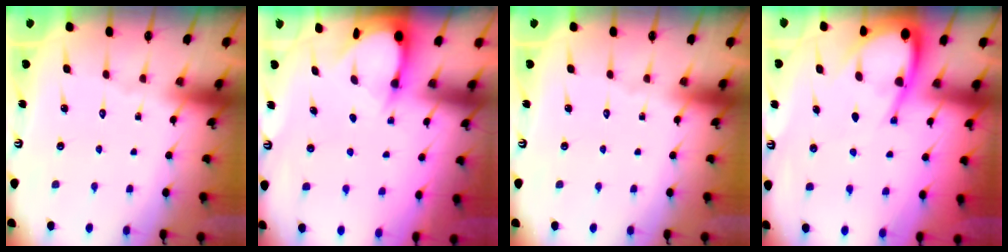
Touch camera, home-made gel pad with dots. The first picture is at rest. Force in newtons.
{"total": 3.3, "press": 3.3, "slide": 0.3}
{"total": 0.0}
{"total": 8.7, "press": 8.7, "slide": 1.0}